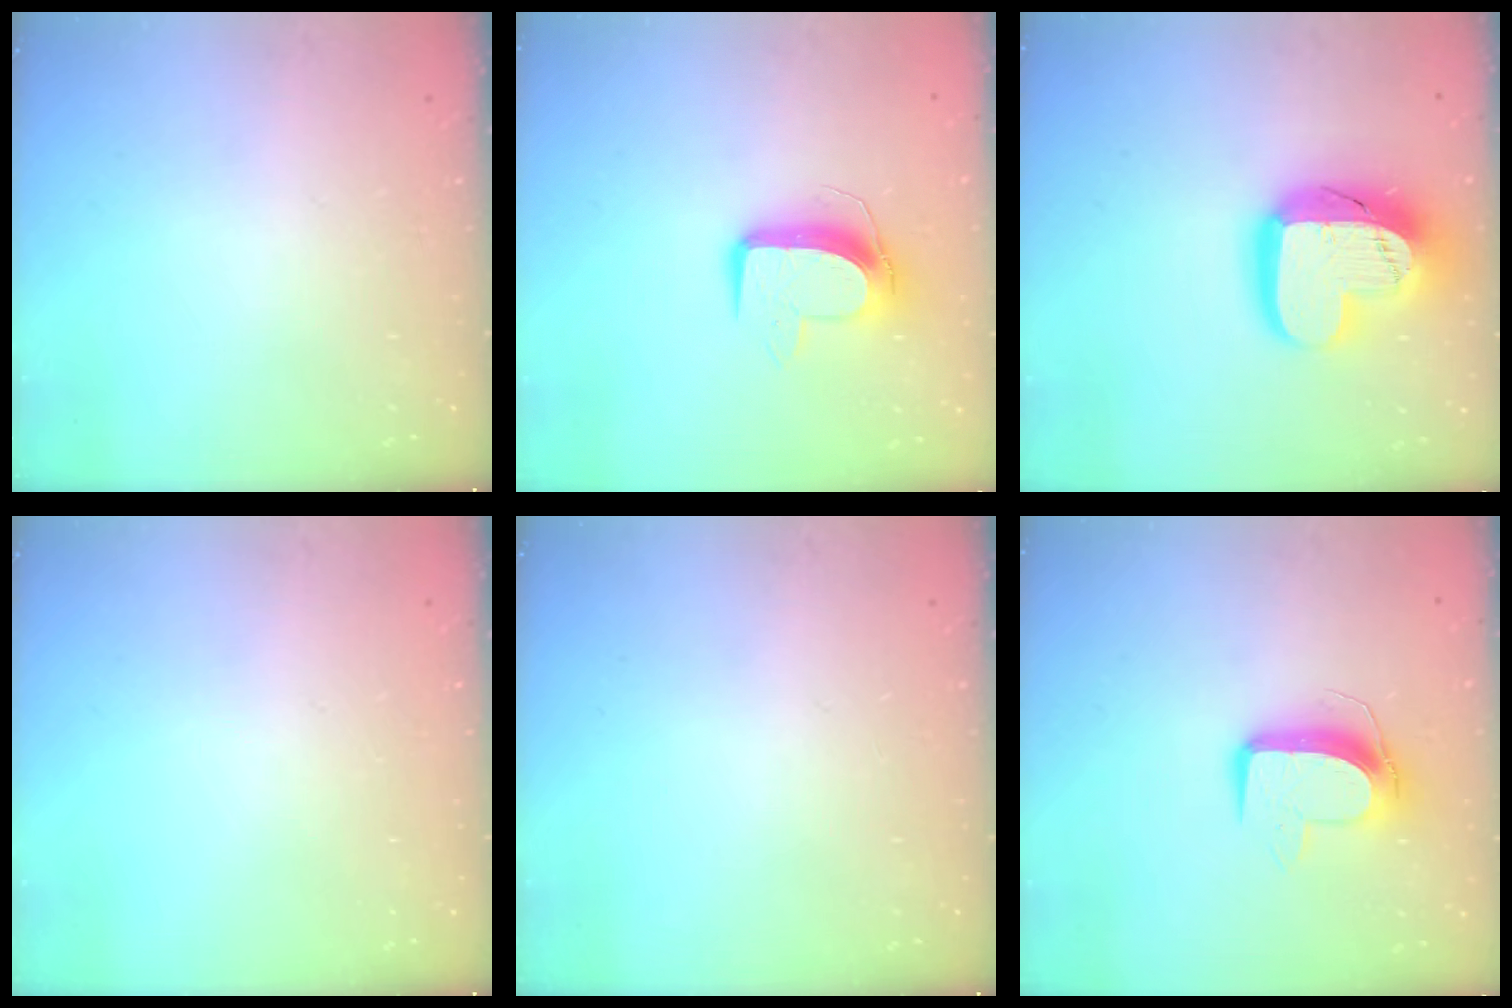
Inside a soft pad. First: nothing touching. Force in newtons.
{"total": 10.5, "press": 10.5, "slide": 0.3}
{"total": 18.9, "press": 18.8, "slide": 1.7}
{"total": 0.0}
{"total": 0.0}
{"total": 10.5, "press": 10.5, "slide": 0.3}